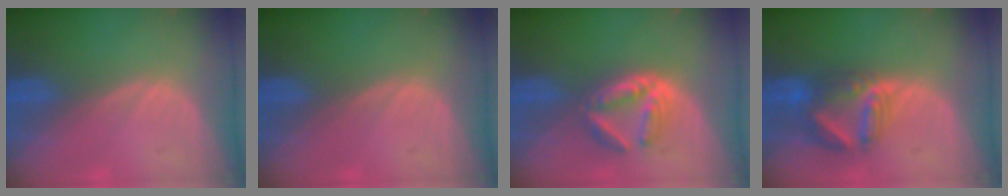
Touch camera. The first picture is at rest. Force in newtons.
{"total": 0.0}
{"total": 6.1, "press": 5.4, "slide": 2.8}
{"total": 6.6, "press": 6.4, "slide": 1.5}